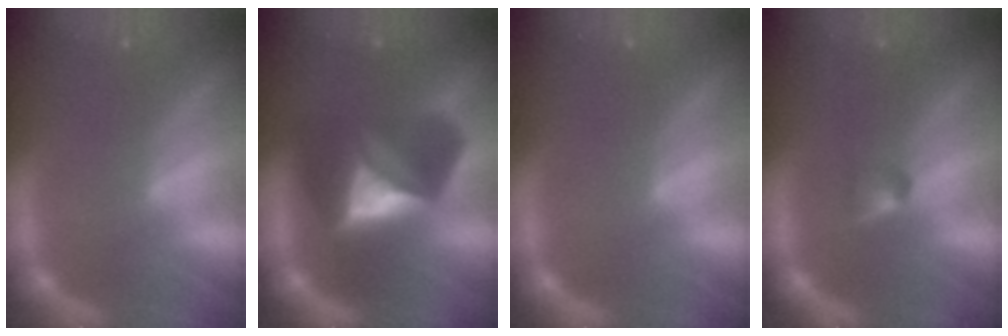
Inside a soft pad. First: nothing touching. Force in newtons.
{"total": 7.4}
{"total": 0.0}
{"total": 1.4}